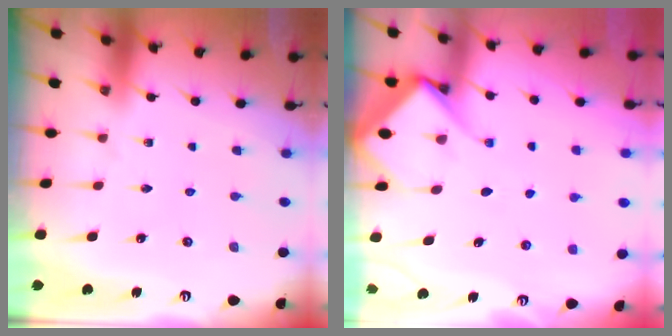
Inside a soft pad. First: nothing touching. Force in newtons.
{"total": 9.2, "press": 9.2, "slide": 0.9}